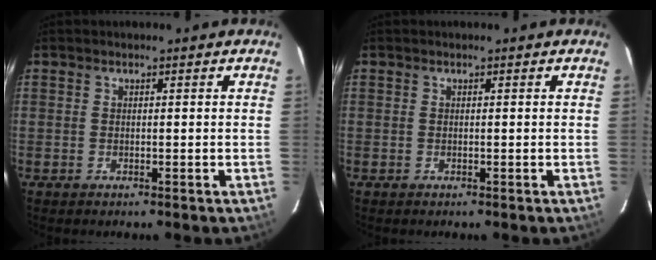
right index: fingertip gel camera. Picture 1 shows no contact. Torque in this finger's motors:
{"motor_torque": [-0.04, -0.01, 0.03, 0.00]}